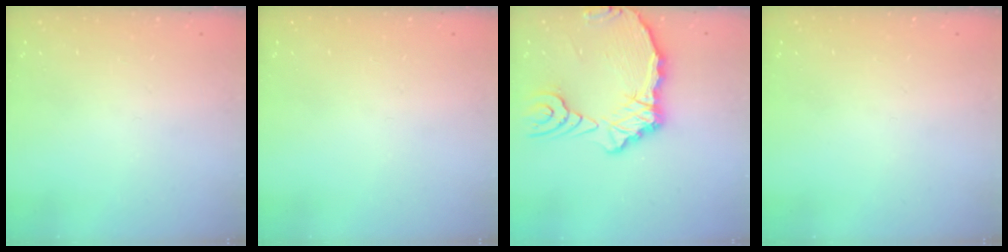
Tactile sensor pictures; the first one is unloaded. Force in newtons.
{"total": 0.0}
{"total": 15.1, "press": 15.0, "slide": 2.1}
{"total": 0.0}